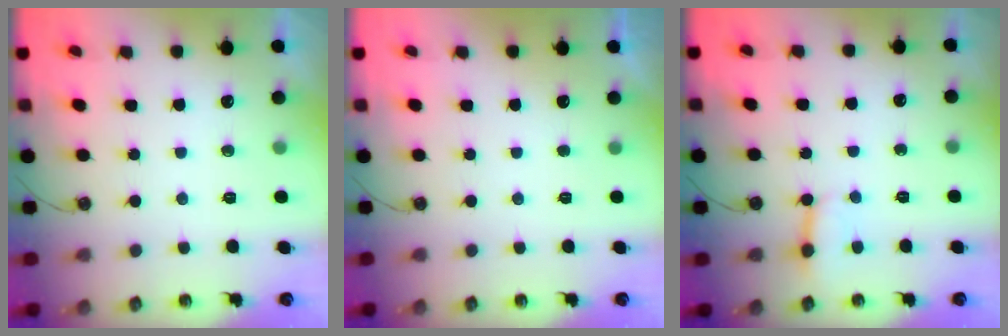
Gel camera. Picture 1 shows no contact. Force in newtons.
{"total": 0.0}
{"total": 2.9, "press": 2.8, "slide": 0.5}